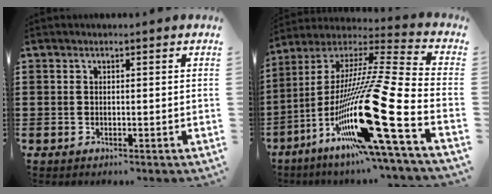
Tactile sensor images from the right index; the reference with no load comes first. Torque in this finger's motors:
{"motor_torque": [2.14, 0.00, 0.87, 0.21]}